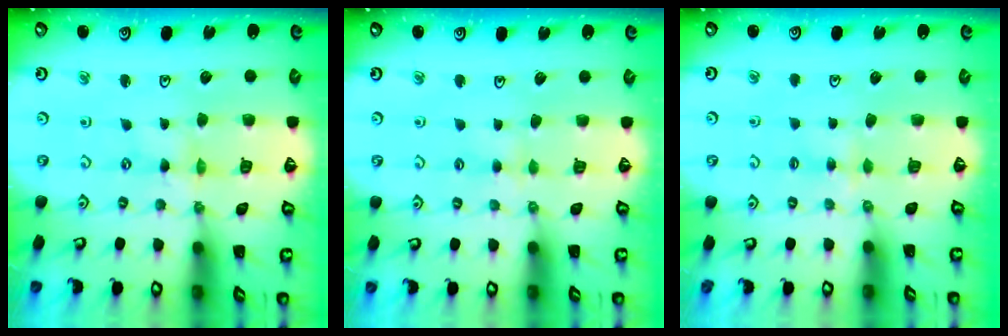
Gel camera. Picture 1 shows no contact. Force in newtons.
{"total": 2.8, "press": 2.7, "slide": 0.5}
{"total": 3.0, "press": 3.0, "slide": 0.5}